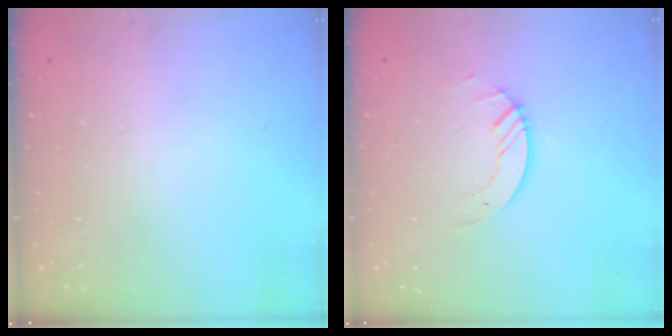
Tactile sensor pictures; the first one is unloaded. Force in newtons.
{"total": 2.6, "press": 2.6, "slide": 0.3}